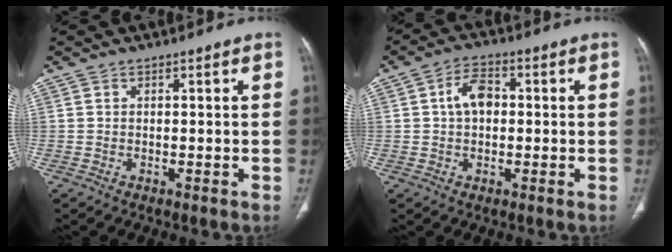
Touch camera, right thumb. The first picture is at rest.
{"total": 5.9, "force": [0.6, 3.8, 4.4], "torque": [-0.070, 0.015, 0.004]}